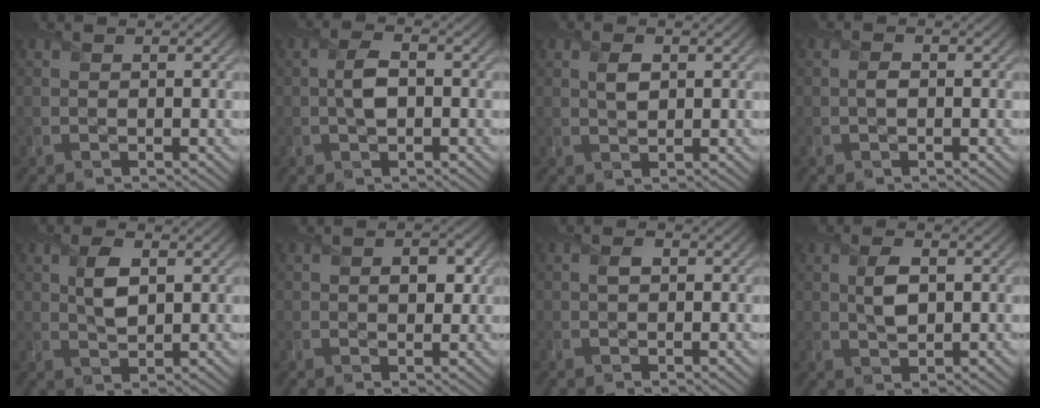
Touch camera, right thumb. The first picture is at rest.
{"total": 3.3, "force": [-0.1, 1.7, 2.8], "torque": [-0.058, 0.002, -0.005]}
{"total": 2.1, "force": [0.7, 1.3, 1.6], "torque": [-0.033, -0.002, 0.013]}
{"total": 1.0, "force": [-0.1, 0.6, 0.9], "torque": [-0.018, 0.001, -0.002]}
{"total": 4.0, "force": [1.1, 2.1, 3.1], "torque": [-0.069, 0.000, 0.023]}
{"total": 2.9, "force": [0.6, 1.9, 2.1], "torque": [-0.030, -0.004, 0.007]}
{"total": 0.9, "force": [0.0, 0.7, 0.6], "torque": [-0.009, 0.001, 0.000]}
{"total": 3.5, "force": [0.6, 1.9, 2.9], "torque": [-0.062, -0.002, 0.013]}